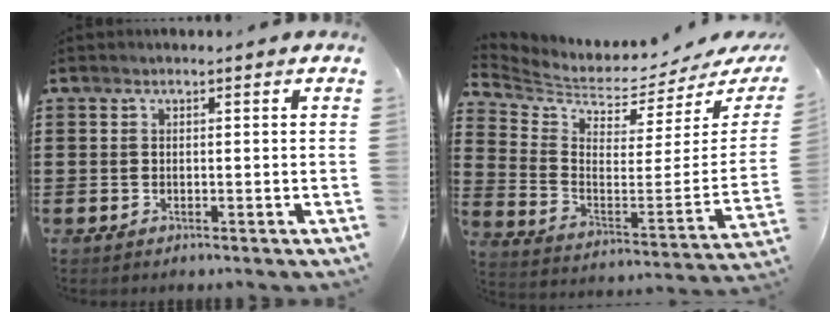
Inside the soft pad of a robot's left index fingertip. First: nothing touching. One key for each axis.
{"total": 2.9, "fx": 2.8, "fy": 0.4, "fz": 0.6, "tx": -0.038, "ty": -0.053, "tz": 0.041}